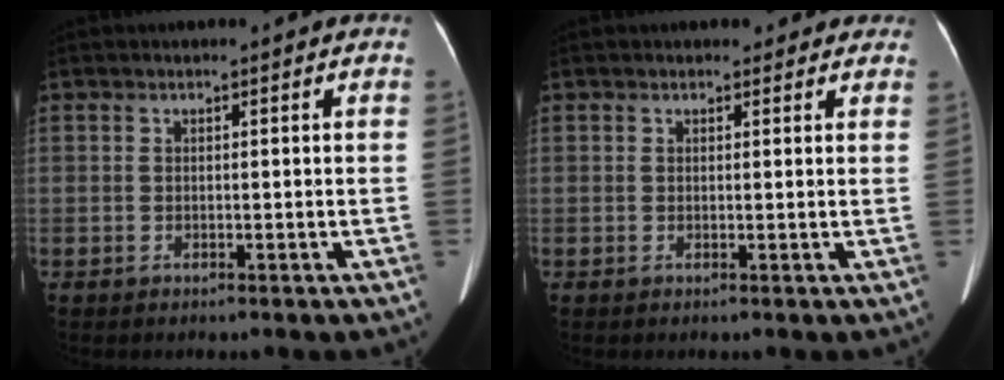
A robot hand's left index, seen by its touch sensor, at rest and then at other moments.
{"total": 3.2, "force": [2.7, 1.7, 0.6], "torque": [0.010, 0.002, 0.018]}